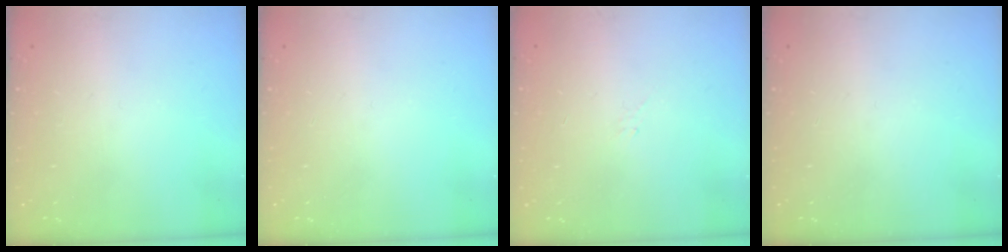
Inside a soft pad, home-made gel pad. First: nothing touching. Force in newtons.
{"total": 0.0}
{"total": 3.3, "press": 3.2, "slide": 0.6}
{"total": 0.0}